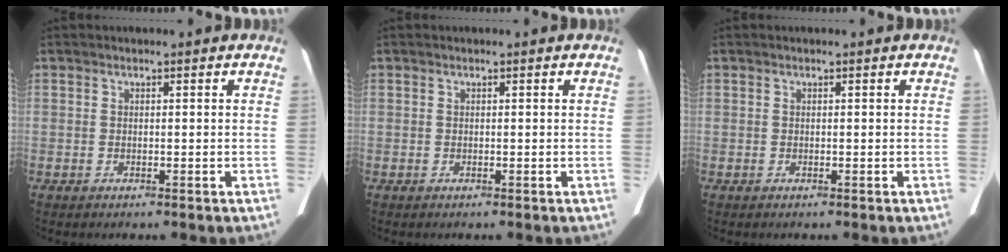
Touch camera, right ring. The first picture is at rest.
{"total": 0.0}
{"total": 0.0}